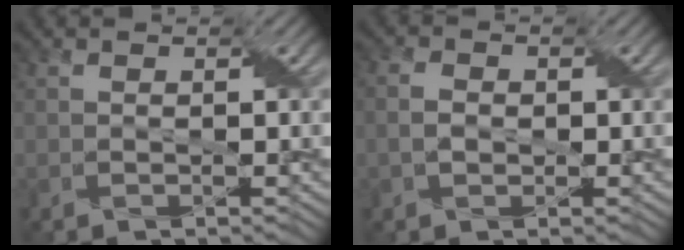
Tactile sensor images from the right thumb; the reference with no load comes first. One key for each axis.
{"total": 2.4, "fx": -0.2, "fy": 1.8, "fz": 1.6, "tx": -0.040, "ty": 0.004, "tz": -0.006}